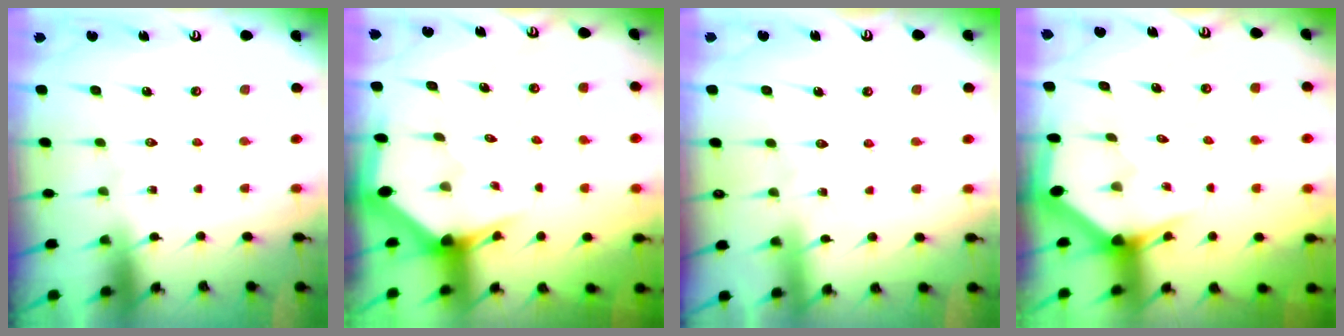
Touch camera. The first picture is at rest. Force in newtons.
{"total": 3.2, "press": 3.2, "slide": 0.2}
{"total": 4.4, "press": 4.3, "slide": 0.5}
{"total": 3.0, "press": 3.0, "slide": 0.0}